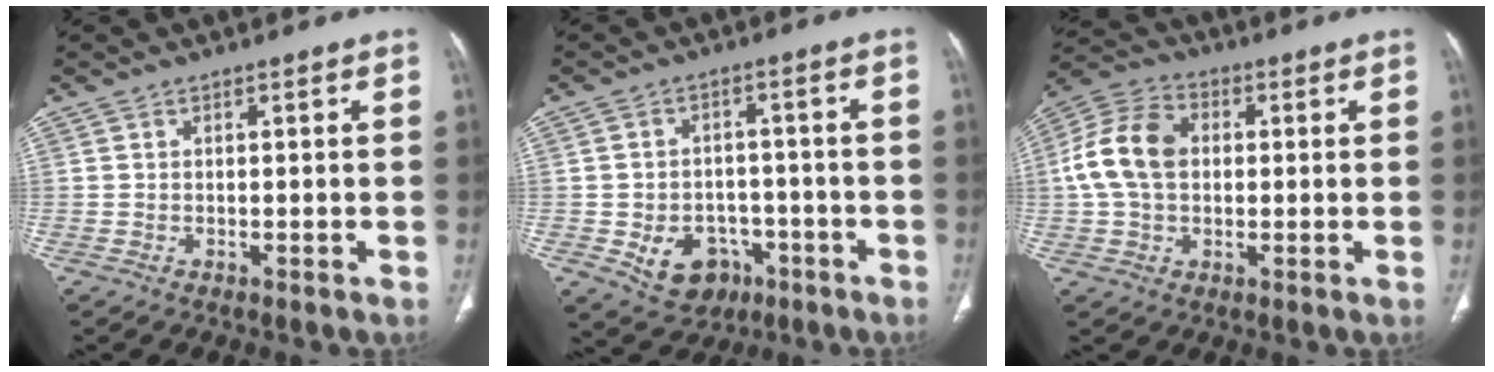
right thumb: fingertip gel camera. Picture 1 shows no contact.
{"total": 9.5, "force": [-3.8, 7.4, 4.5], "torque": [-0.047, 0.030, -0.044]}
{"total": 12.1, "force": [1.0, 8.7, 8.4], "torque": [-0.161, 0.027, 0.012]}